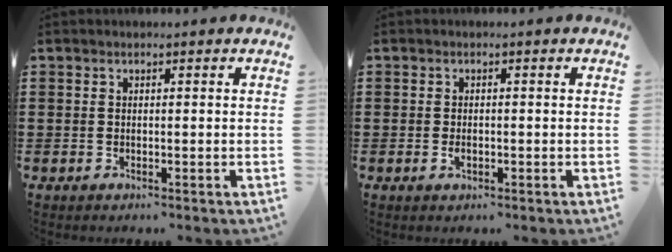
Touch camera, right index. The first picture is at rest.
{"total": 1.2, "force": [-0.5, 0.5, 0.9], "torque": [-0.019, -0.002, -0.009]}